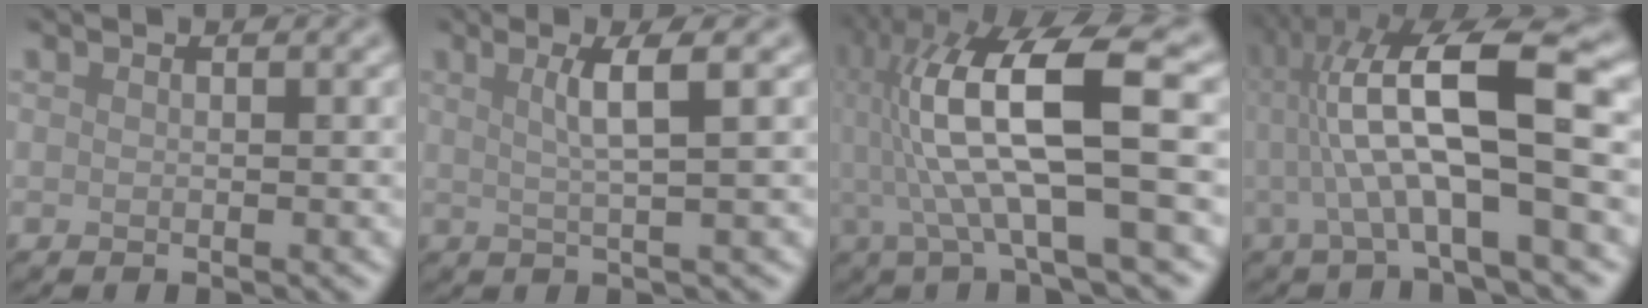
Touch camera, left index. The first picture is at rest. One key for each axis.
{"total": 3.4, "fx": 0.9, "fy": 0.5, "fz": 3.2, "tx": -0.056, "ty": 0.001, "tz": 0.017}
{"total": 11.6, "fx": 0.8, "fy": 2.5, "fz": 11.3, "tx": -0.213, "ty": 0.015, "tz": 0.020}
{"total": 10.4, "fx": 0.7, "fy": 2.2, "fz": 10.2, "tx": -0.170, "ty": 0.018, "tz": 0.014}